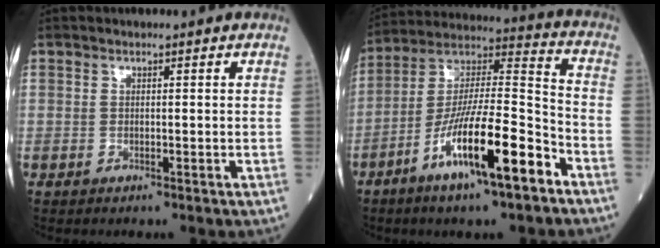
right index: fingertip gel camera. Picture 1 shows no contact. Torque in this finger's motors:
{"motor_torque": [1.76, -0.38, 1.05, 0.21]}